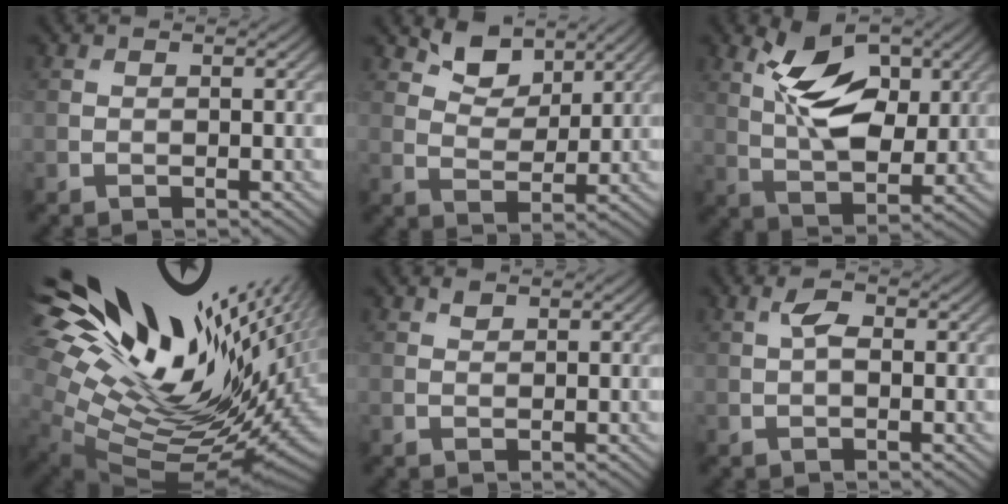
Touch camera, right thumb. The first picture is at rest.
{"total": 5.5, "force": [3.8, 2.9, 2.7], "torque": [-0.057, -0.009, 0.066]}
{"total": 9.7, "force": [3.2, 5.1, 7.6], "torque": [-0.145, -0.001, 0.051]}
{"total": 19.6, "force": [7.2, 9.6, 15.6], "torque": [-0.295, 0.026, 0.150]}
{"total": 0.8, "force": [0.6, 0.4, 0.3], "torque": [-0.008, -0.003, 0.013]}
{"total": 2.1, "force": [0.2, 1.0, 1.8], "torque": [-0.038, 0.003, -0.001]}